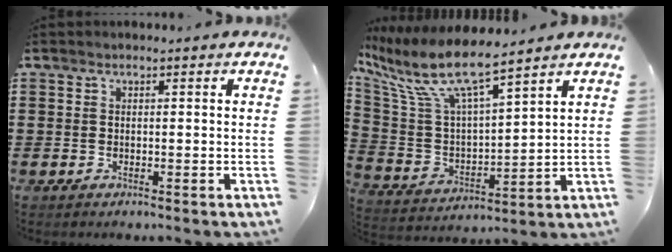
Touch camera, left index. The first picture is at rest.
{"total": 9.9, "force": [7.4, 1.9, 6.3], "torque": [-0.158, -0.044, 0.122]}